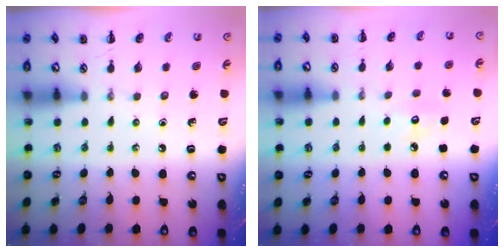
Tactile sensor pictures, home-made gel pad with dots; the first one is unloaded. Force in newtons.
{"total": 6.4, "press": 6.2, "slide": 1.8}